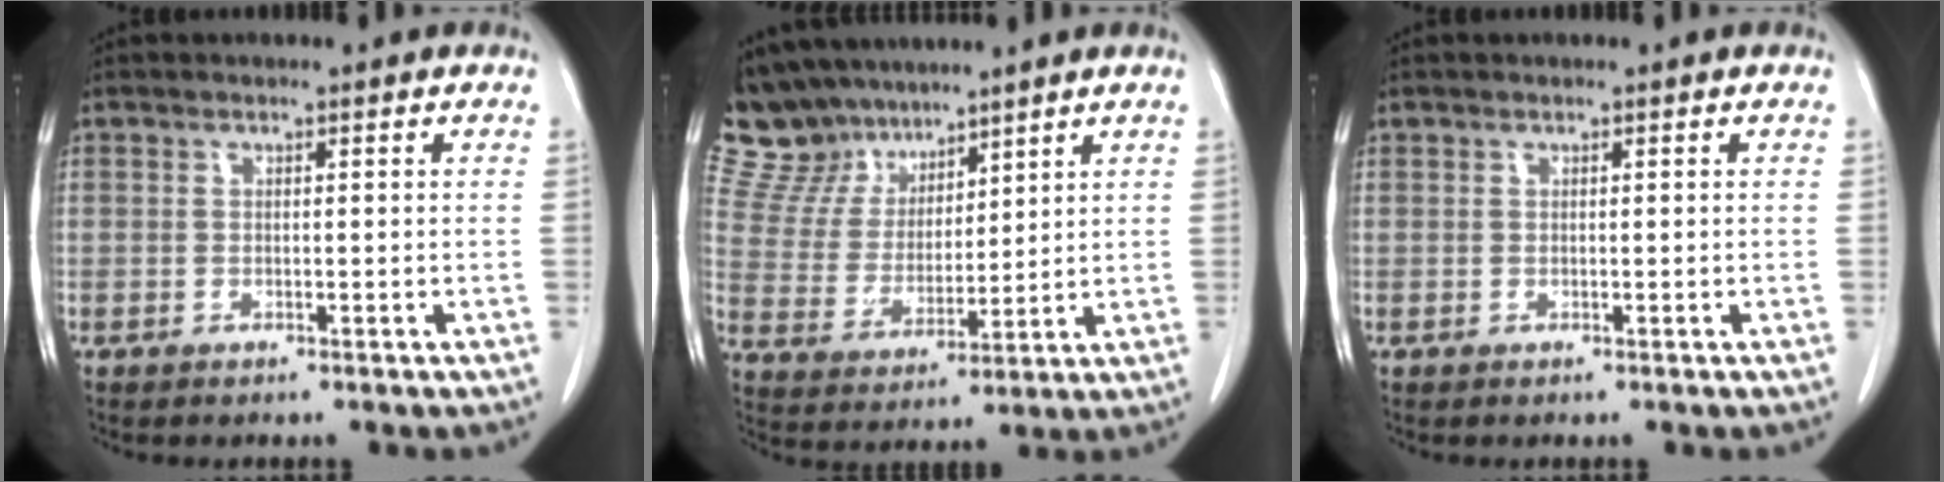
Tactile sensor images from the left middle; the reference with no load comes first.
{"total": 11.0, "force": [9.5, 5.3, 1.5], "torque": [-0.039, 0.020, 0.192]}
{"total": 0.0}